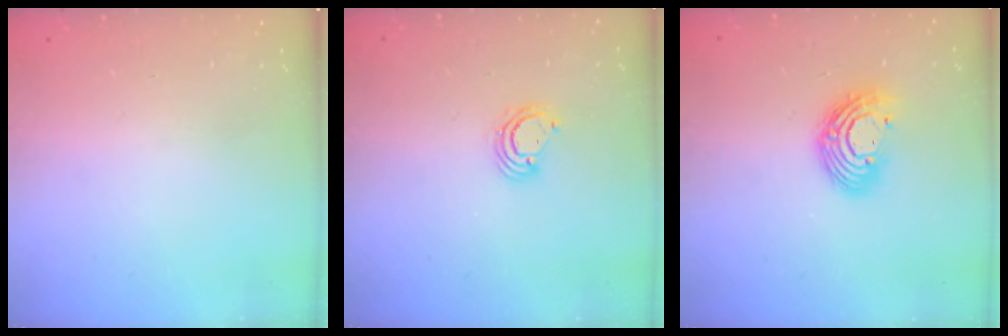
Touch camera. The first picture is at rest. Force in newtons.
{"total": 3.9, "press": 3.9, "slide": 0.1}
{"total": 11.3, "press": 11.2, "slide": 0.9}